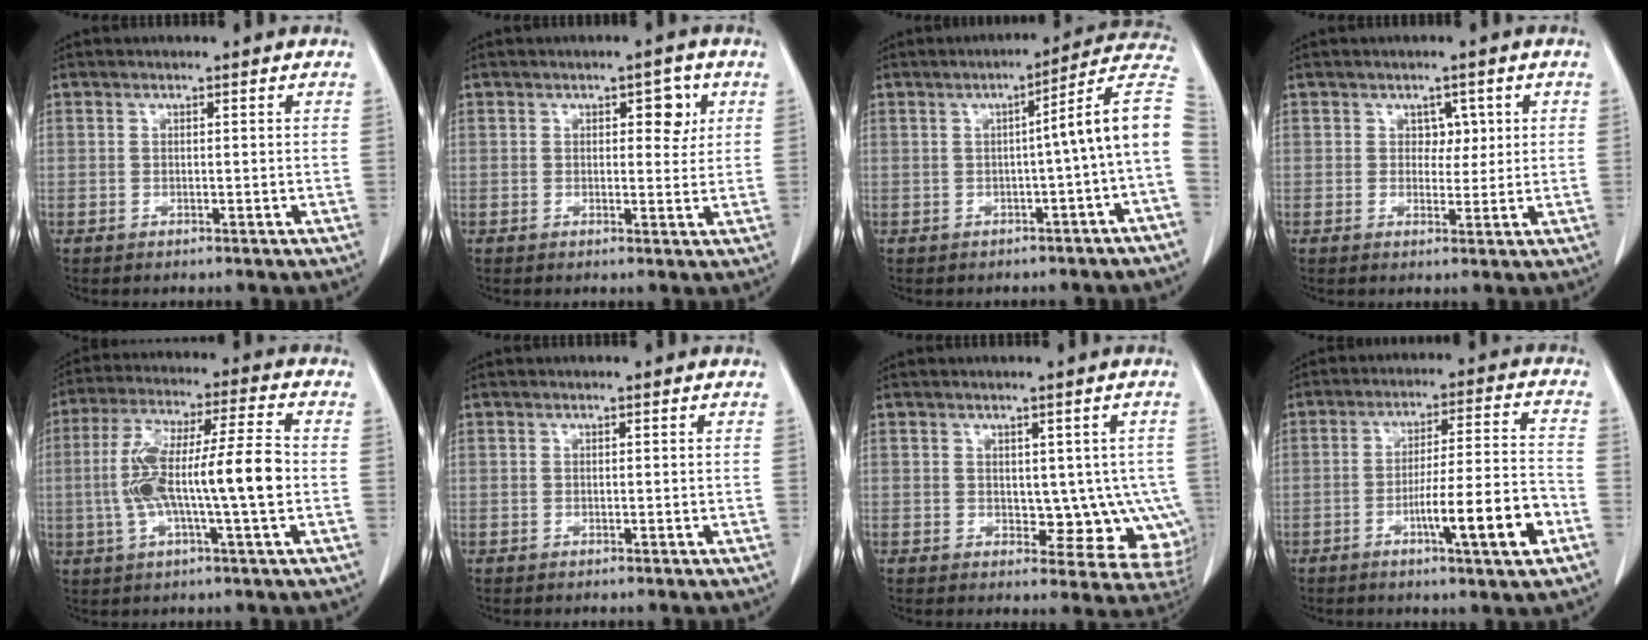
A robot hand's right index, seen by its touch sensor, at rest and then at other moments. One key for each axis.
{"total": 3.6, "fx": 1.3, "fy": 1.8, "fz": 2.8, "tx": -0.032, "ty": 0.006, "tz": 0.017}
{"total": 9.2, "fx": -0.9, "fy": -1.4, "fz": 9.1, "tx": -0.106, "ty": 0.024, "tz": -0.019}
{"total": 2.6, "fx": 0.9, "fy": 2.0, "fz": 1.5, "tx": -0.013, "ty": 0.003, "tz": 0.013}
{"total": 13.4, "fx": -1.4, "fy": 1.1, "fz": 13.3, "tx": -0.258, "ty": 0.020, "tz": -0.025}
{"total": 0.0}
{"total": 8.4, "fx": -0.6, "fy": 5.3, "fz": 6.4, "tx": -0.052, "ty": 0.008, "tz": 0.007}
{"total": 11.7, "fx": -4.9, "fy": 0.1, "fz": 10.7, "tx": -0.171, "ty": 0.001, "tz": -0.073}